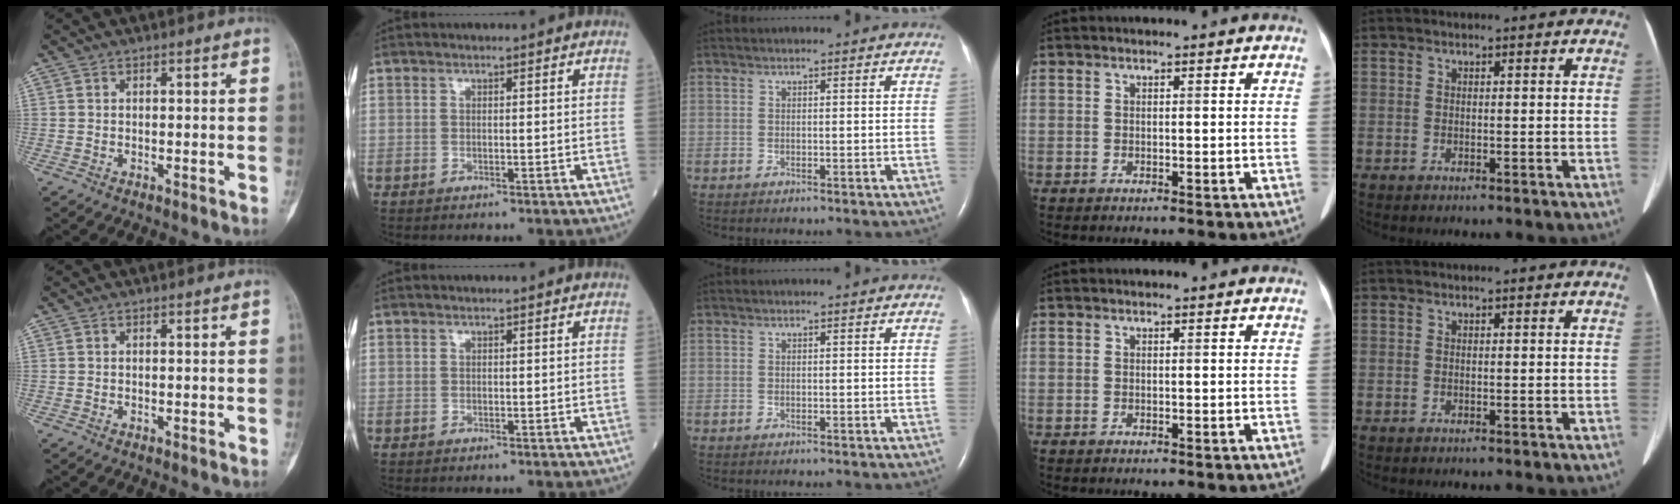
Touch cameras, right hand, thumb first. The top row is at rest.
{}